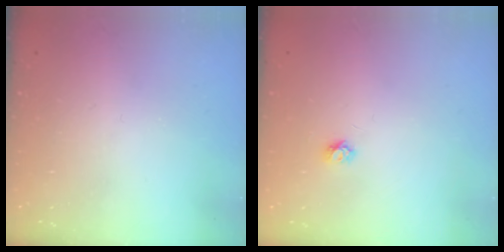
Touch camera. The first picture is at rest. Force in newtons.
{"total": 3.7, "press": 3.7, "slide": 0.4}